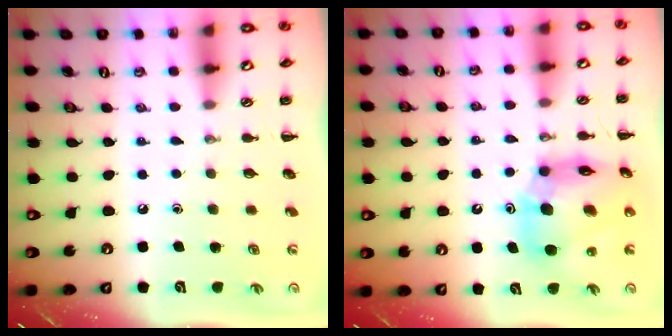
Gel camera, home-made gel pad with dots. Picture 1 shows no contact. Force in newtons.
{"total": 13.6, "press": 13.1, "slide": 3.9}